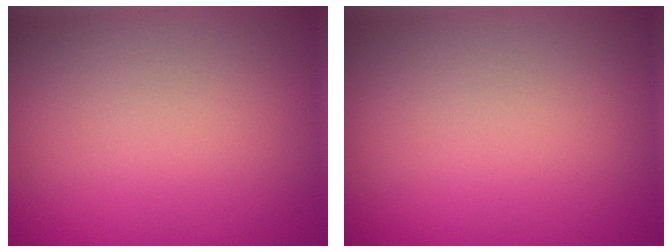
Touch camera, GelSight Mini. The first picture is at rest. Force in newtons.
{"total": 0.0}